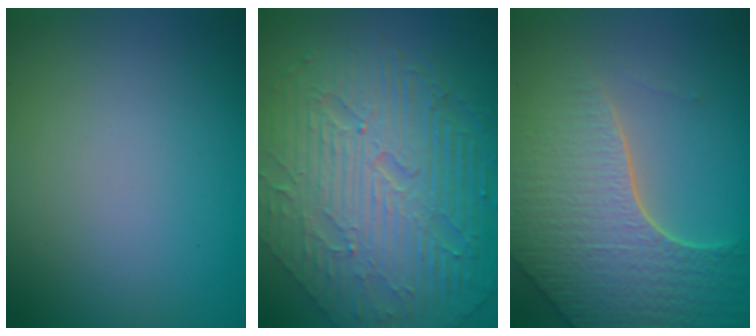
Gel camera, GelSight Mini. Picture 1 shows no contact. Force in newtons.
{"total": 10.9, "press": 7.4, "slide": 8.1}
{"total": 8.1, "press": 5.7, "slide": 5.7}